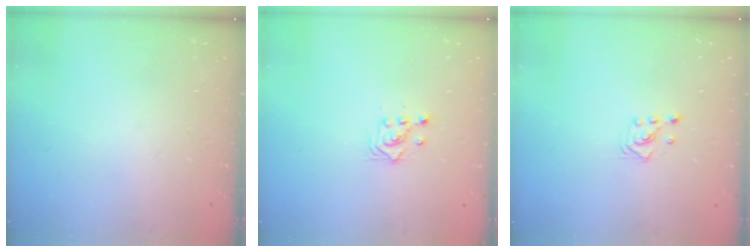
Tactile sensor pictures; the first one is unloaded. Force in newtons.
{"total": 2.3, "press": 2.3, "slide": 0.1}
{"total": 2.8, "press": 2.8, "slide": 0.3}